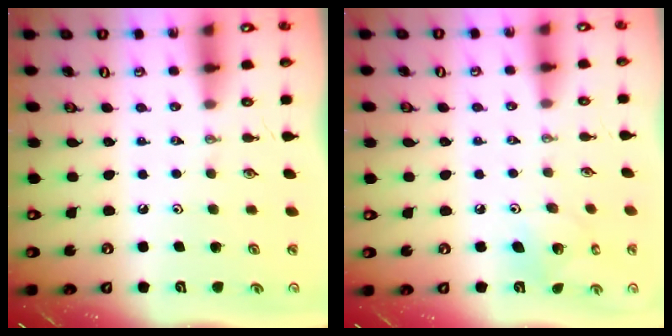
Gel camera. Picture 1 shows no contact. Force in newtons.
{"total": 6.1, "press": 6.1, "slide": 0.4}